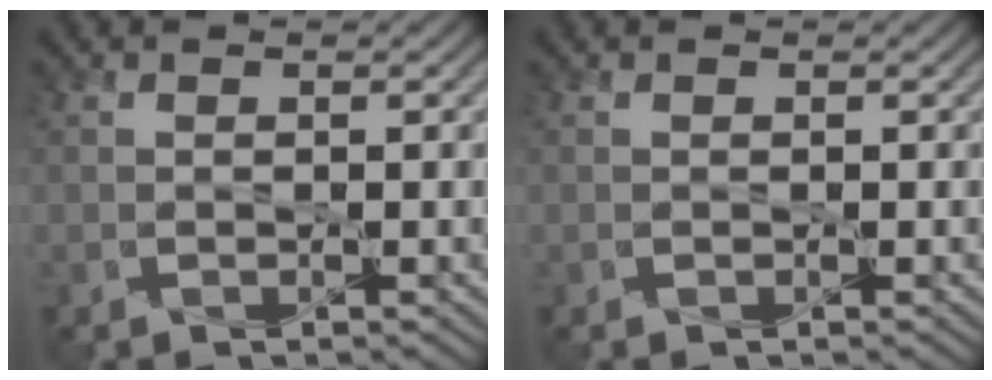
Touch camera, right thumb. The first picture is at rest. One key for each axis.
{"total": 0.0}